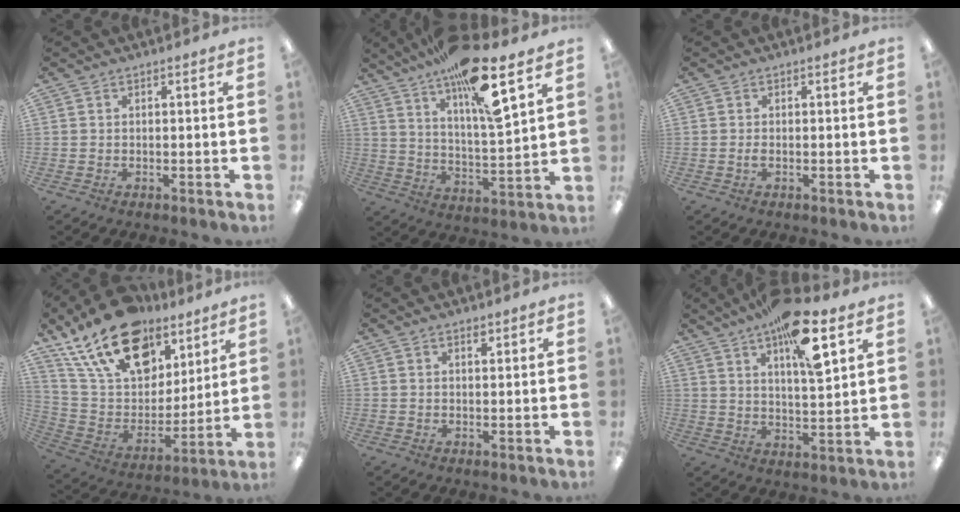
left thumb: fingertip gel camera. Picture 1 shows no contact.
{"total": 17.5, "force": [12.1, 3.1, 12.2], "torque": [-0.208, -0.065, 0.192]}
{"total": 1.0, "force": [-0.2, 0.3, 0.9], "torque": [-0.024, -0.003, -0.006]}
{"total": 21.9, "force": [14.6, 12.0, 11.1], "torque": [-0.205, -0.077, 0.269]}
{"total": 1.2, "force": [1.0, 0.4, 0.6], "torque": [-0.005, -0.004, 0.017]}
{"total": 14.6, "force": [8.8, 4.2, 10.8], "torque": [-0.170, -0.040, 0.143]}